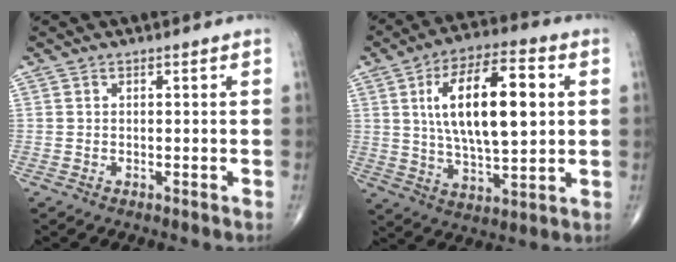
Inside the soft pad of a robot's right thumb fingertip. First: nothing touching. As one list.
[{"total": 19.2, "force": [3.8, 7.9, 17.1], "torque": [-0.276, 0.003, 0.063]}]